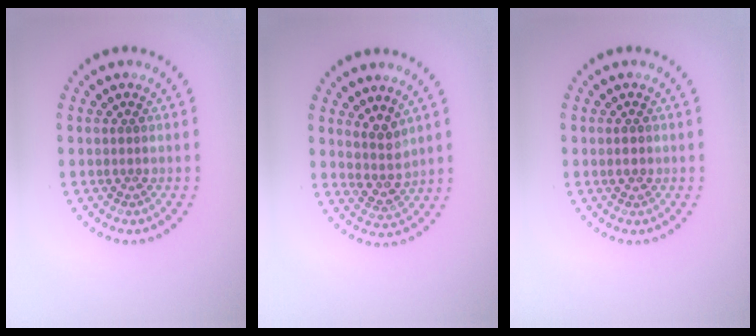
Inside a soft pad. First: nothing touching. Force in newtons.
{"total": 2.3, "press": 1.8, "slide": 1.3}
{"total": 1.3, "press": 1.3, "slide": 0.1}